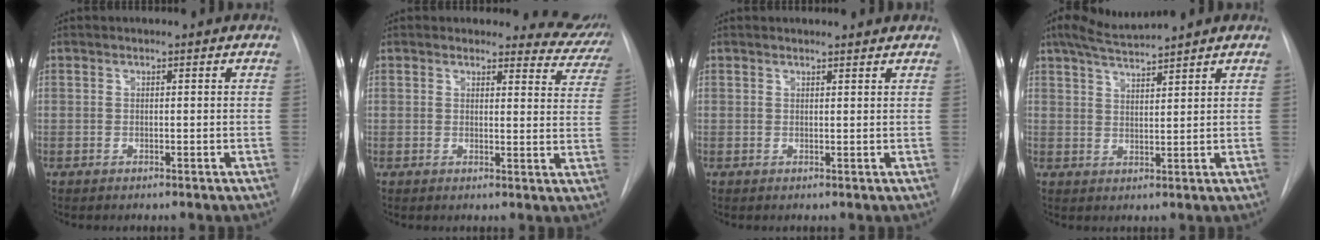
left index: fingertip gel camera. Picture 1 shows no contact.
{"total": 8.8, "force": [8.3, 2.6, -0.2], "torque": [0.046, -0.047, 0.056]}
{"total": 2.5, "force": [2.5, 0.2, 0.3], "torque": [-0.011, 0.006, 0.027]}
{"total": 5.5, "force": [5.0, -0.2, 2.2], "torque": [-0.046, 0.013, 0.096]}